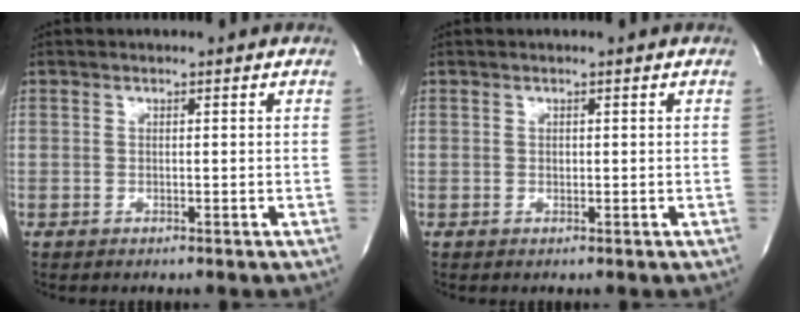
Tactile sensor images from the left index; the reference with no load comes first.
{"total": 0.0}